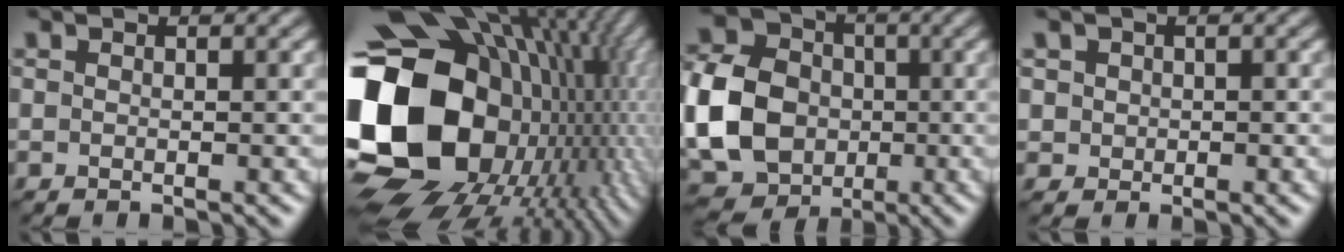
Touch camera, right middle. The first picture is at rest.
{"total": 20.1, "force": [-1.2, 15.3, 13.0], "torque": [-0.289, -0.020, 0.007]}
{"total": 10.7, "force": [-2.0, 8.7, 5.8], "torque": [-0.148, -0.007, -0.040]}
{"total": 2.3, "force": [0.8, 2.0, 0.8], "torque": [-0.018, 0.008, 0.018]}